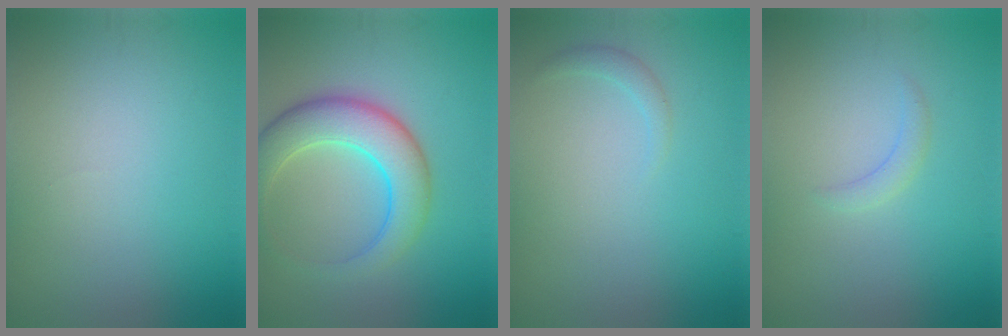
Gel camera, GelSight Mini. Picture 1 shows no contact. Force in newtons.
{"total": 6.4, "press": 6.4, "slide": 0.1}
{"total": 1.0, "press": 1.0, "slide": 0.1}
{"total": 1.2, "press": 1.2, "slide": 0.2}